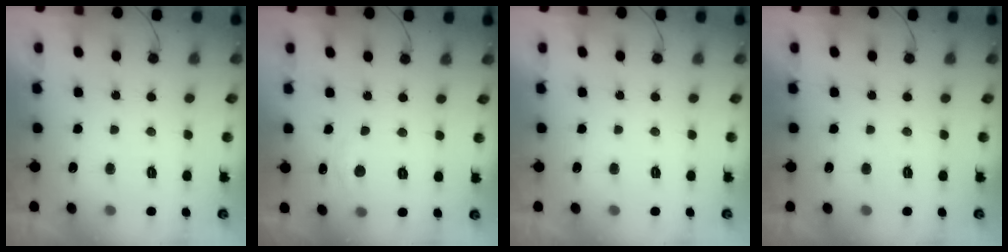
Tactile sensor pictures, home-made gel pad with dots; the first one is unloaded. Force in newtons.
{"total": 6.5, "press": 6.4, "slide": 0.7}
{"total": 0.0}
{"total": 0.0}